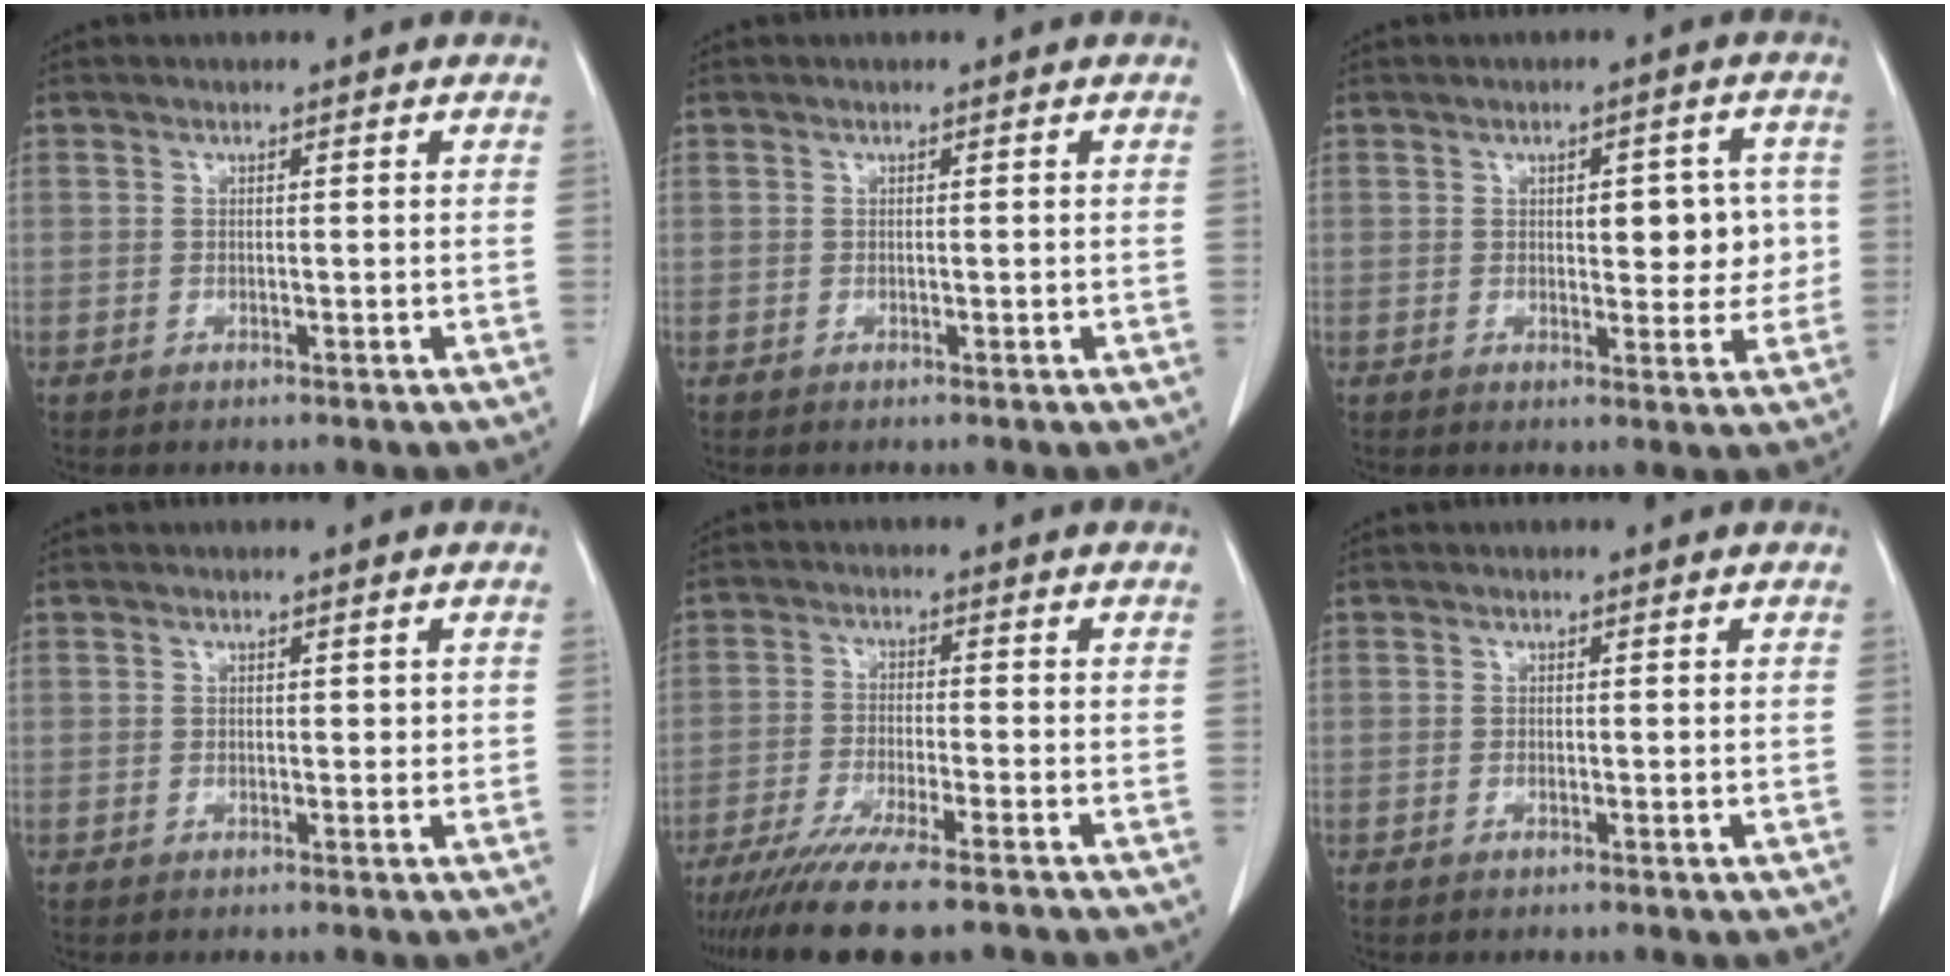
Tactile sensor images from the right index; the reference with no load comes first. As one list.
[{"total": 0.0}, {"total": 6.6, "force": [0.6, 3.1, 5.8], "torque": [-0.061, 0.010, 0.011]}, {"total": 1.1, "force": [0.2, 0.7, 0.9], "torque": [-0.009, 0.003, 0.004]}, {"total": 12.5, "force": [-9.9, 0.9, 7.5], "torque": [-0.123, -0.031, -0.160]}, {"total": 0.6, "force": [-0.3, 0.0, 0.6], "torque": [-0.011, -0.003, -0.002]}]